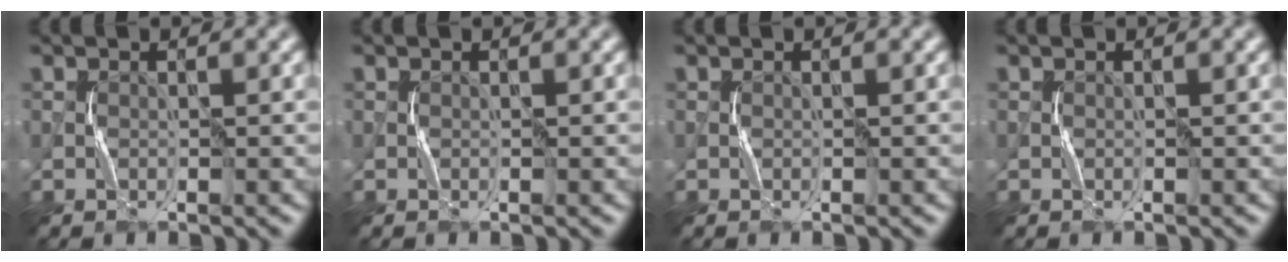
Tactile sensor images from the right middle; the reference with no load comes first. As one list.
[{"total": 0.0}, {"total": 0.0}, {"total": 0.0}]